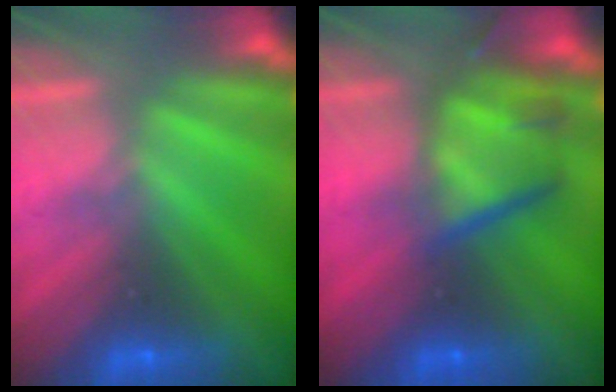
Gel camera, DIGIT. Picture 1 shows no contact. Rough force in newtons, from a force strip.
{"total": 5.5}